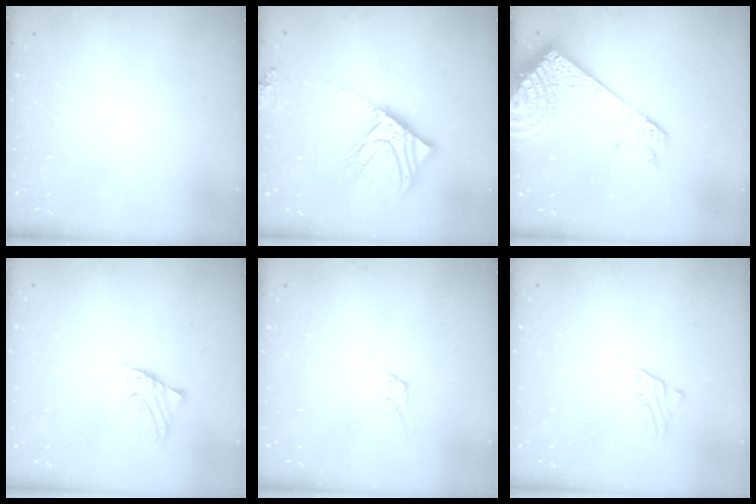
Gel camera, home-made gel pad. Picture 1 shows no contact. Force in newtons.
{"total": 15.7, "press": 15.4, "slide": 3.0}
{"total": 16.2, "press": 15.9, "slide": 3.1}
{"total": 2.4, "press": 2.4, "slide": 0.3}
{"total": 1.8, "press": 1.7, "slide": 0.1}
{"total": 1.4, "press": 1.4, "slide": 0.0}